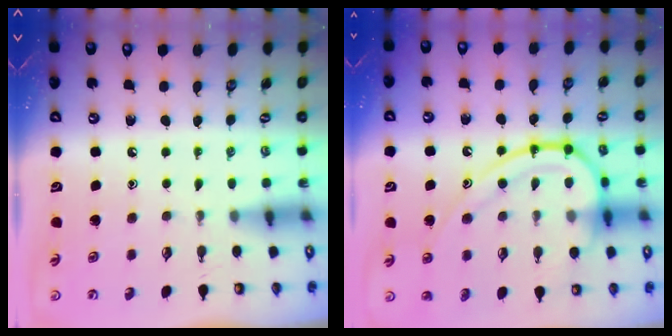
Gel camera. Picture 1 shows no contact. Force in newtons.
{"total": 18.0, "press": 17.9, "slide": 1.7}